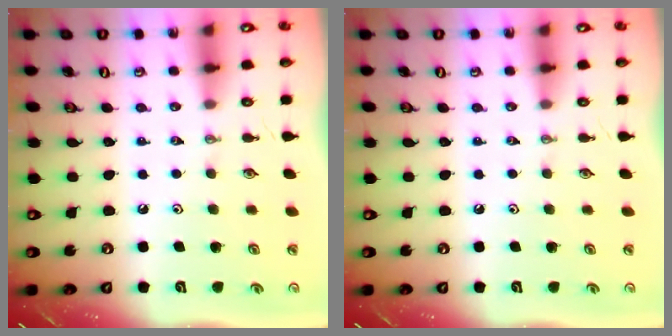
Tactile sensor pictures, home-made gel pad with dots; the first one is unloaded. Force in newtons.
{"total": 0.0}